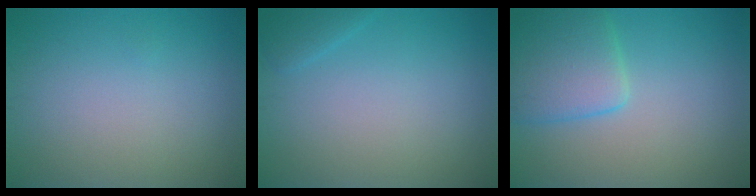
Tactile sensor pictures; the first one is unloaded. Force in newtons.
{"total": 1.1, "press": 1.1, "slide": 0.1}
{"total": 4.7, "press": 4.7, "slide": 0.3}